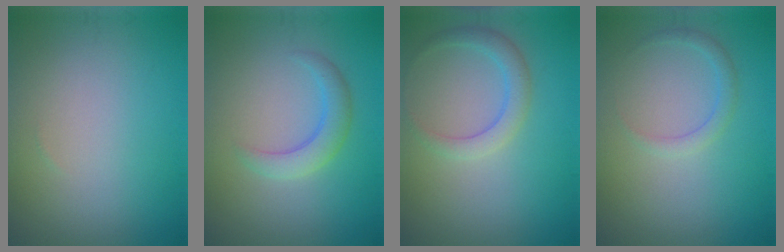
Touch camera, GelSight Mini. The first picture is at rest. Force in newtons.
{"total": 2.7, "press": 2.7, "slide": 0.2}
{"total": 2.4, "press": 2.4, "slide": 0.1}
{"total": 1.4, "press": 1.4, "slide": 0.2}